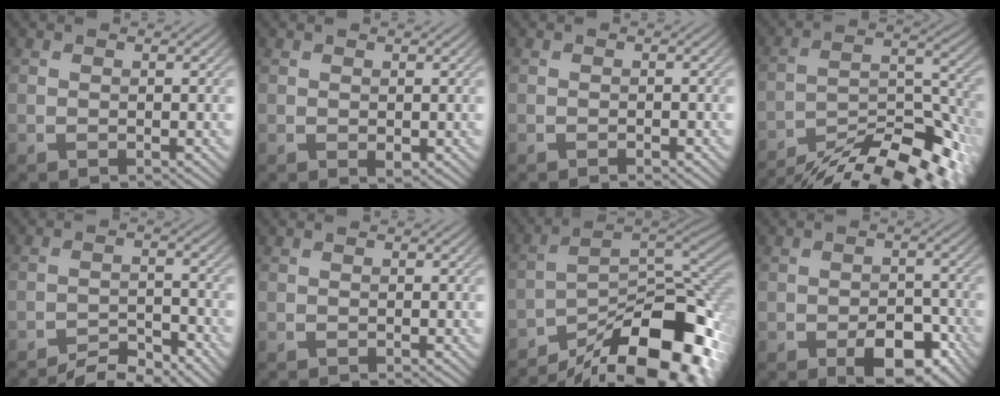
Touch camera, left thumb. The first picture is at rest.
{"total": 0.8, "force": [0.1, 0.5, 0.6], "torque": [-0.007, -0.005, 0.004]}
{"total": 0.7, "force": [-0.6, 0.1, 0.5], "torque": [-0.007, 0.000, -0.009]}
{"total": 15.1, "force": [-12.6, 3.6, 7.5], "torque": [-0.133, 0.000, -0.189]}
{"total": 4.6, "force": [-4.1, 0.8, 1.9], "torque": [-0.031, 0.004, -0.071]}
{"total": 0.0}
{"total": 16.8, "force": [-11.8, 5.4, 10.7], "torque": [-0.175, -0.009, -0.189]}
{"total": 6.2, "force": [-3.2, 3.4, 4.1], "torque": [-0.054, -0.006, -0.048]}